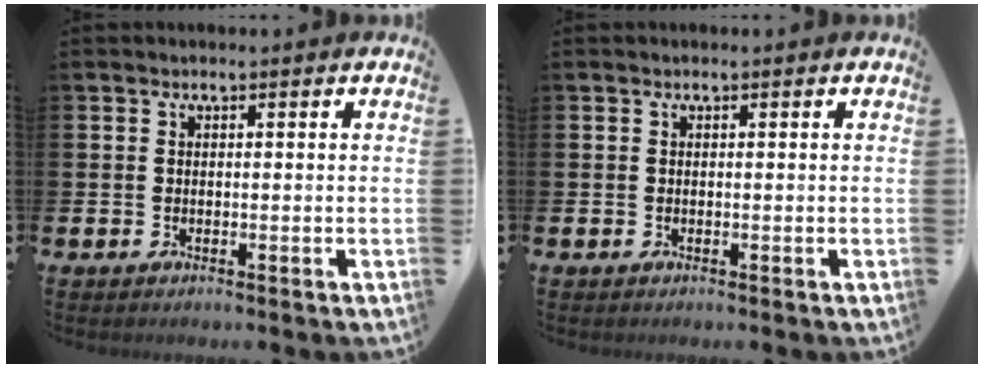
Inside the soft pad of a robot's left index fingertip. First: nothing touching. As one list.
[{"total": 0.0}]